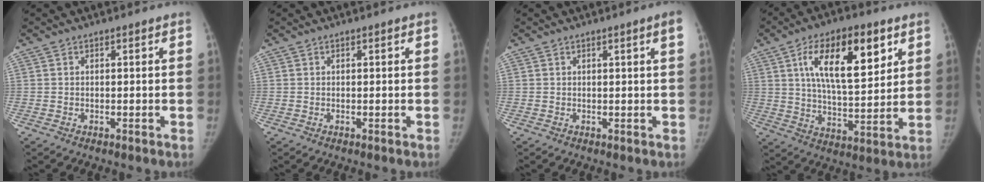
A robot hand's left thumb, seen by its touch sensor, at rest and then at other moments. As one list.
[{"total": 0.0}, {"total": 2.2, "force": [1.0, -0.3, 1.9], "torque": [-0.028, -0.004, 0.016]}, {"total": 18.1, "force": [7.5, 7.5, 14.6], "torque": [-0.207, -0.026, 0.128]}]